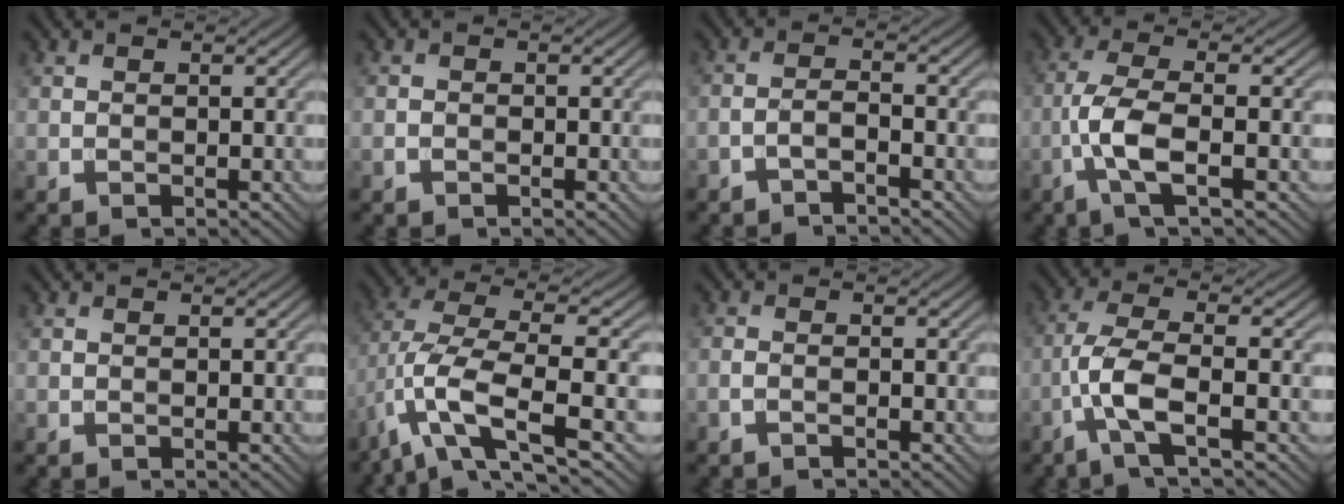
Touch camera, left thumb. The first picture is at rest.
{"total": 0.7, "force": [-0.4, 0.5, 0.3], "torque": [-0.007, -0.001, -0.009]}
{"total": 2.1, "force": [-1.7, 0.3, 1.2], "torque": [-0.023, 0.006, -0.041]}
{"total": 6.2, "force": [-2.1, 1.5, 5.7], "torque": [-0.125, 0.010, -0.053]}
{"total": 0.0}
{"total": 11.5, "force": [-4.1, 3.9, 10.0], "torque": [-0.213, -0.006, -0.079]}
{"total": 1.0, "force": [-0.8, 0.1, 0.6], "torque": [-0.015, 0.002, -0.019]}
{"total": 6.7, "force": [-2.7, 1.5, 5.9], "torque": [-0.128, 0.008, -0.071]}